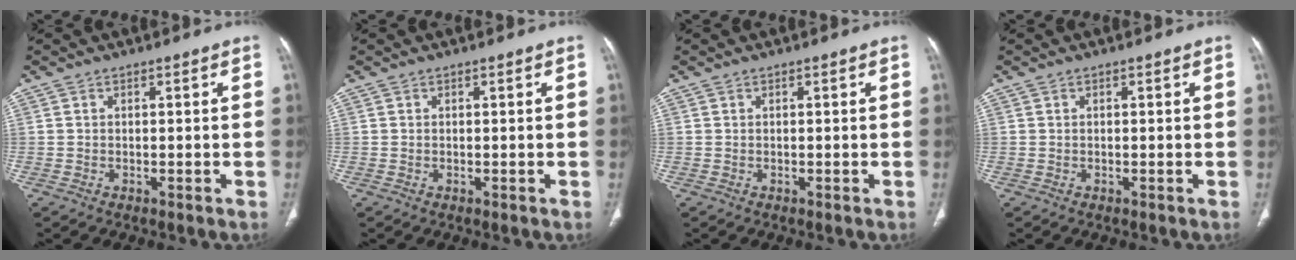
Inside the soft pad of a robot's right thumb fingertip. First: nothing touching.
{"total": 0.0}
{"total": 0.0}
{"total": 0.0}